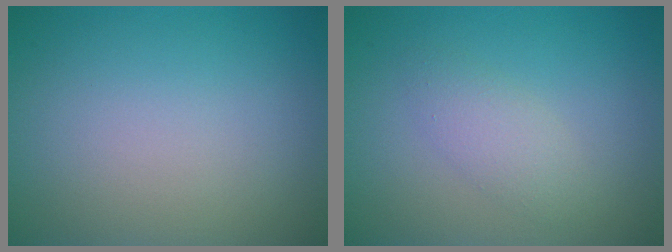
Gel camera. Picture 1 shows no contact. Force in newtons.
{"total": 2.0, "press": 2.0, "slide": 0.0}